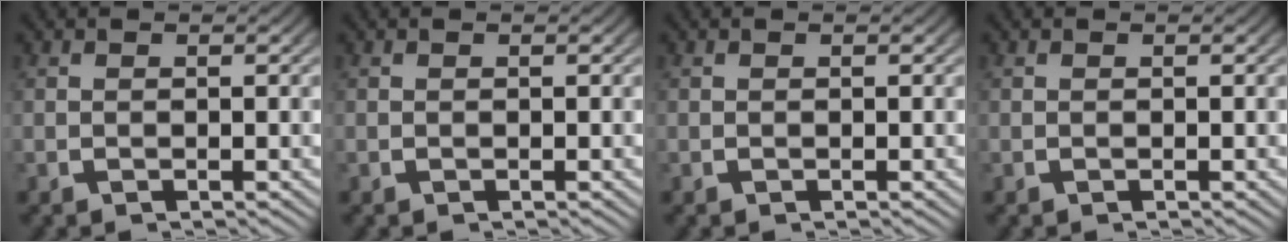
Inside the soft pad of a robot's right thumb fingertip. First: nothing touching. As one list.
[{"total": 0.0}, {"total": 0.0}, {"total": 0.0}]